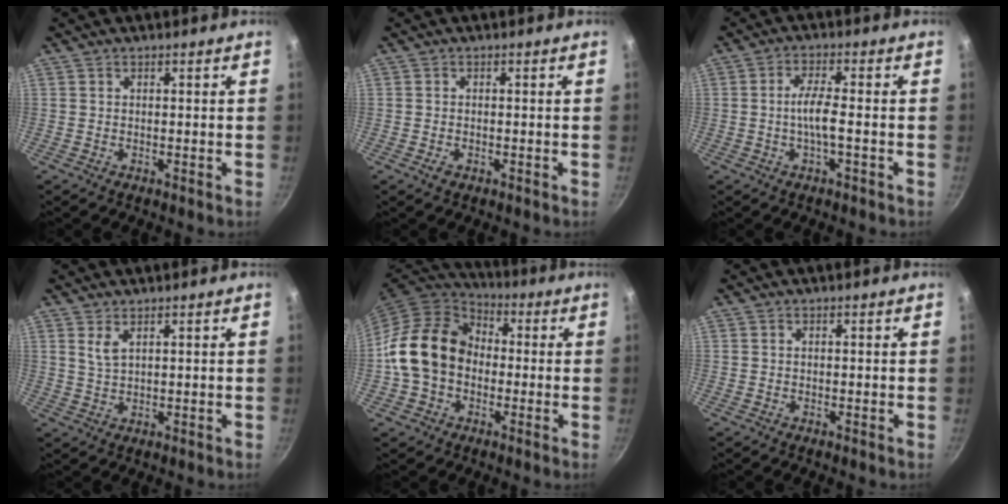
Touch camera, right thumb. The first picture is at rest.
{"total": 1.3, "force": [-0.6, 0.8, 0.7], "torque": [-0.016, 0.000, -0.010]}
{"total": 4.6, "force": [-1.1, 0.7, 4.4], "torque": [-0.097, 0.013, -0.026]}
{"total": 2.7, "force": [1.4, 1.1, 2.0], "torque": [-0.040, -0.011, 0.032]}
{"total": 16.1, "force": [-0.8, 12.6, 10.0], "torque": [-0.149, 0.037, -0.027]}
{"total": 0.0}